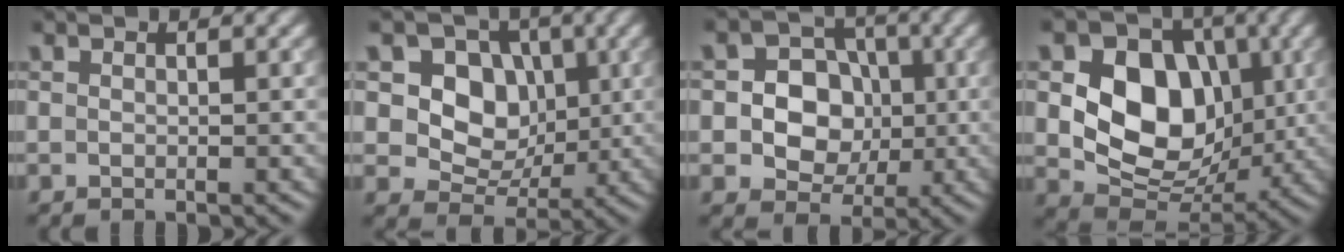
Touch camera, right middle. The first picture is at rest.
{"total": 6.8, "force": [1.4, 5.5, 3.8], "torque": [-0.068, 0.002, 0.012]}
{"total": 6.6, "force": [0.1, 5.9, 3.0], "torque": [-0.028, 0.019, -0.020]}
{"total": 9.2, "force": [1.1, 7.0, 5.9], "torque": [-0.109, -0.010, 0.017]}